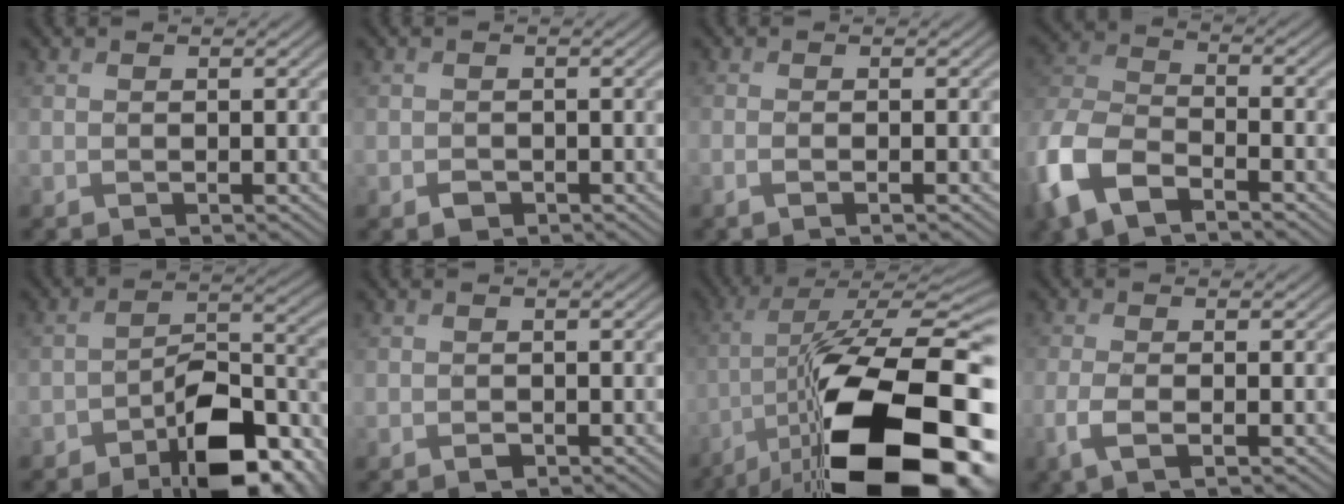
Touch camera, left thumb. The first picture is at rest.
{"total": 1.1, "force": [-0.6, 0.7, 0.5], "torque": [-0.008, -0.001, -0.015]}
{"total": 1.2, "force": [-0.4, -0.3, 1.1], "torque": [-0.024, 0.004, -0.011]}
{"total": 9.8, "force": [-5.7, 4.5, 6.6], "torque": [-0.160, -0.009, -0.130]}
{"total": 12.1, "force": [-7.1, 5.2, 8.2], "torque": [-0.124, -0.003, -0.121]}
{"total": 0.7, "force": [-0.4, 0.4, 0.4], "torque": [-0.007, -0.002, -0.008]}
{"total": 21.0, "force": [-10.7, 7.4, 16.5], "torque": [-0.262, -0.034, -0.160]}
{"total": 3.6, "force": [-1.1, 0.6, 3.4], "torque": [-0.079, -0.001, -0.026]}